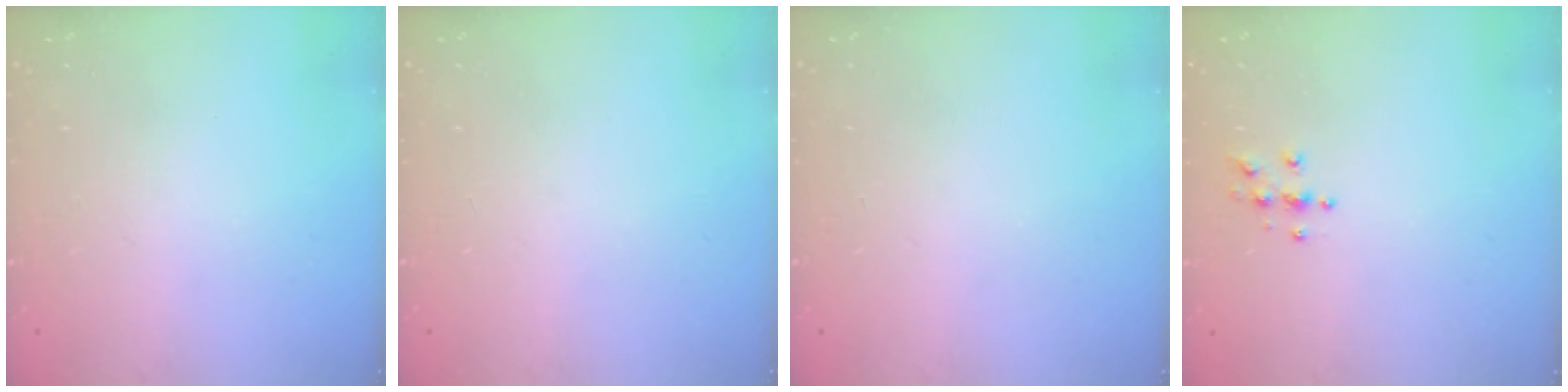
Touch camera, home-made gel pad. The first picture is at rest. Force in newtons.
{"total": 0.0}
{"total": 0.0}
{"total": 4.0, "press": 4.0, "slide": 0.4}